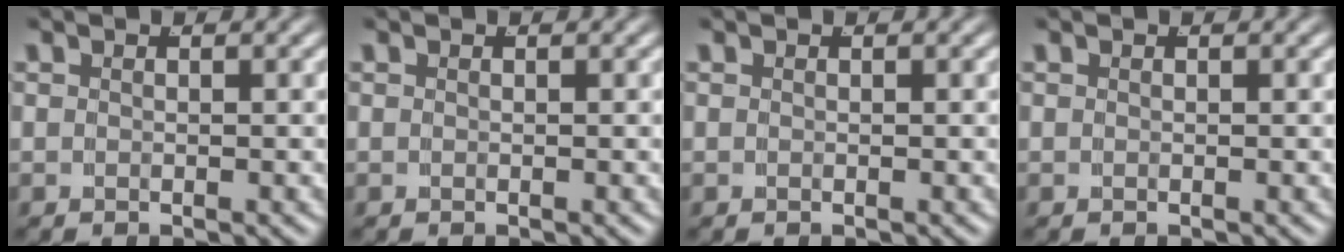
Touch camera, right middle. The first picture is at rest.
{"total": 0.0}
{"total": 0.0}
{"total": 0.0}